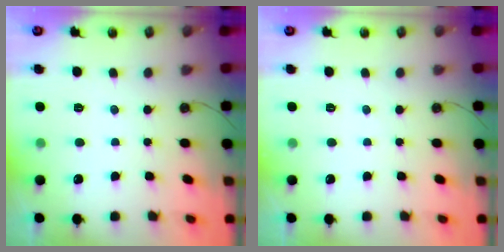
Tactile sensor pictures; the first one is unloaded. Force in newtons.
{"total": 0.0}